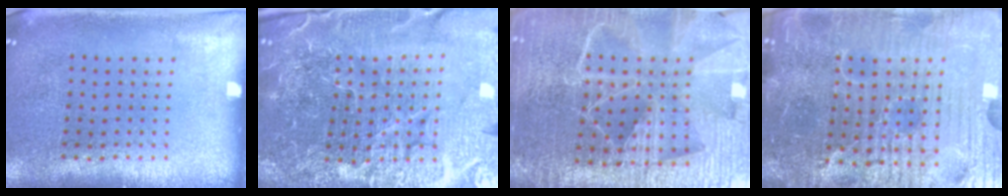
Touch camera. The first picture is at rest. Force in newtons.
{"total": 6.7, "press": 5.9, "slide": 3.1}
{"total": 6.3, "press": 5.5, "slide": 3.1}
{"total": 6.8, "press": 6.1, "slide": 3.0}